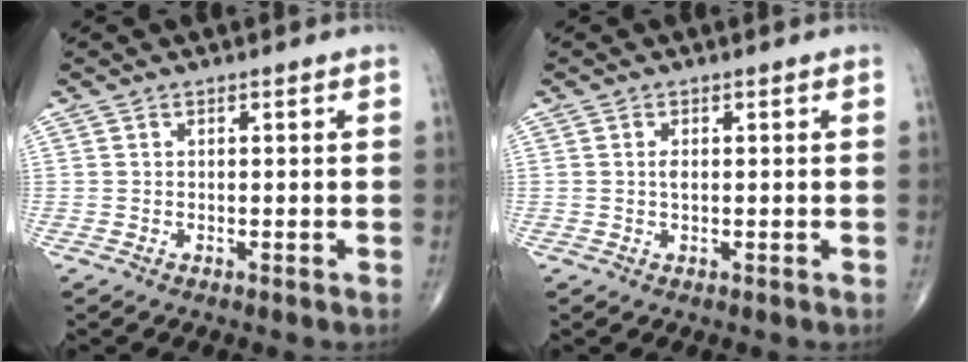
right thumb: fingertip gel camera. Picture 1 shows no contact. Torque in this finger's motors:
{"motor_torque": [0.71, 0.64, 0.12, -0.24, 0.00]}